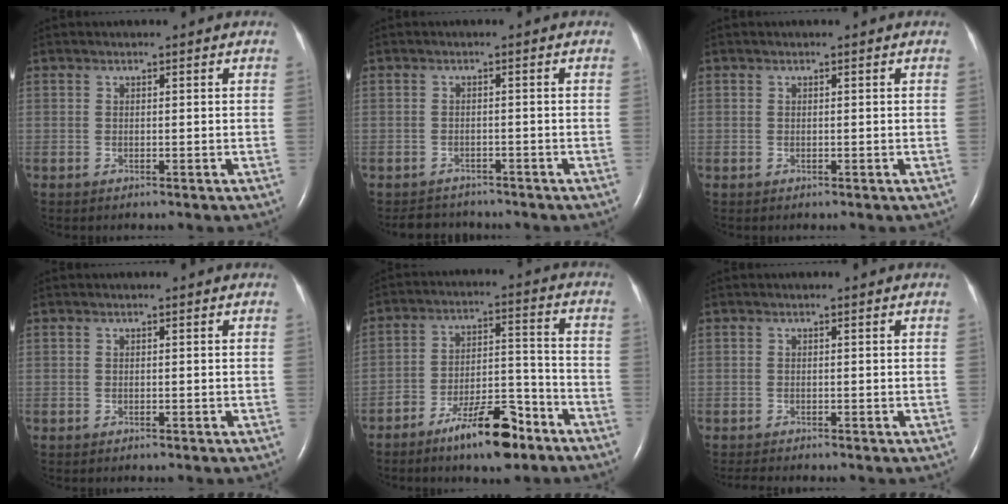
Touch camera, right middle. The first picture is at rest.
{"total": 3.9, "force": [-3.7, 1.3, 0.0], "torque": [-0.004, -0.004, -0.054]}
{"total": 0.0}
{"total": 0.0}
{"total": 11.6, "force": [-8.0, 3.1, 7.8], "torque": [-0.126, 0.010, -0.134]}
{"total": 1.3, "force": [-1.2, -0.3, 0.3], "torque": [-0.011, -0.006, -0.023]}